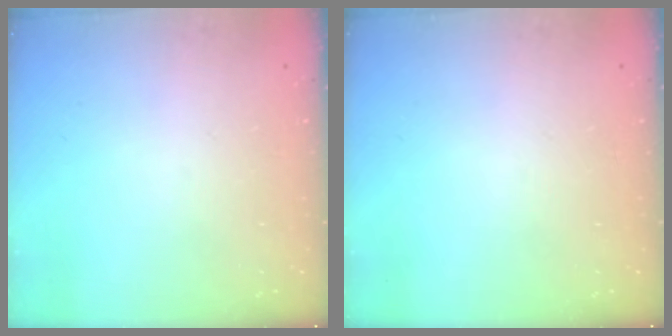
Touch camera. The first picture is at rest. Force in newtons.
{"total": 0.0}